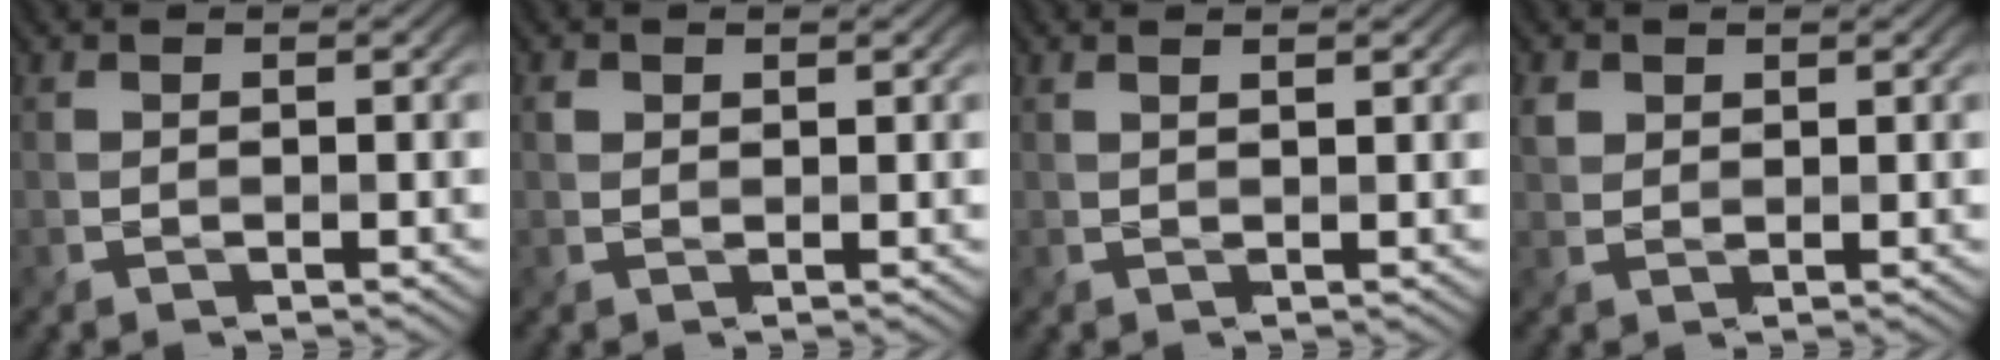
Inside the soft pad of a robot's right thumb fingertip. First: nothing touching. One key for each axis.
{"total": 0.9, "fx": 0.5, "fy": 0.7, "fz": 0.2, "tx": -0.007, "ty": -0.002, "tz": 0.011}
{"total": 1.4, "fx": 0.9, "fy": 0.4, "fz": 1.0, "tx": -0.011, "ty": -0.003, "tz": 0.009}
{"total": 1.8, "fx": 1.0, "fy": 1.4, "fz": 0.4, "tx": -0.016, "ty": 0.001, "tz": 0.024}